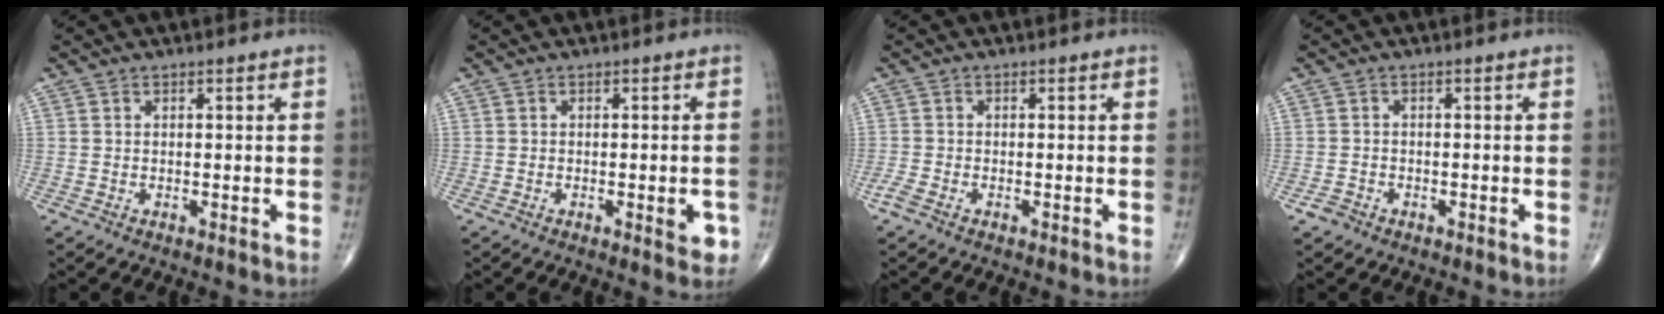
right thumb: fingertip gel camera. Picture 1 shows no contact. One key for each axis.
{"total": 3.5, "fx": -1.2, "fy": 1.2, "fz": 3.1, "tx": -0.025, "ty": 0.001, "tz": -0.013}
{"total": 1.8, "fx": -1.2, "fy": 0.7, "fz": 1.1, "tx": -0.031, "ty": -0.001, "tz": -0.027}
{"total": 1.7, "fx": -1.1, "fy": 1.2, "fz": 0.4, "tx": -0.007, "ty": 0.007, "tz": -0.020}